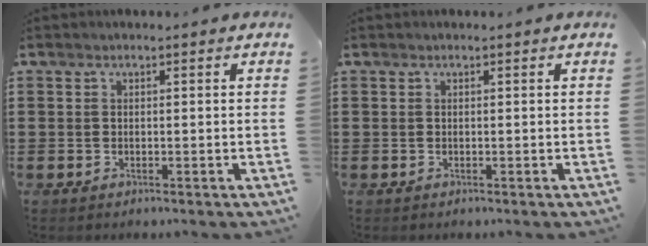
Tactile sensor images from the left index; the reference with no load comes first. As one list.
[{"total": 0.0}]